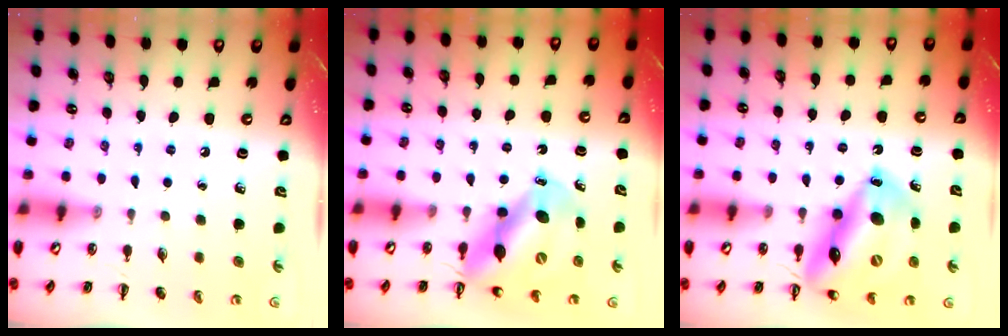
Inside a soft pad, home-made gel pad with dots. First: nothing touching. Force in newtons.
{"total": 9.9, "press": 9.7, "slide": 2.0}
{"total": 19.6, "press": 19.1, "slide": 4.4}